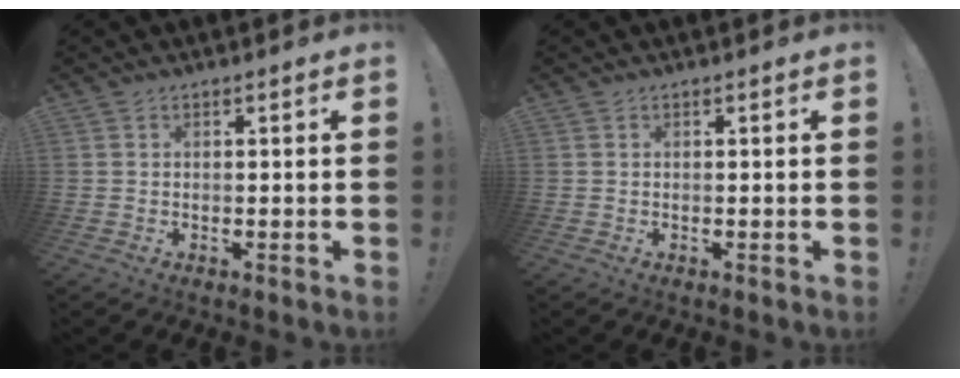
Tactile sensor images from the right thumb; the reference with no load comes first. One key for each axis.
{"total": 0.0}